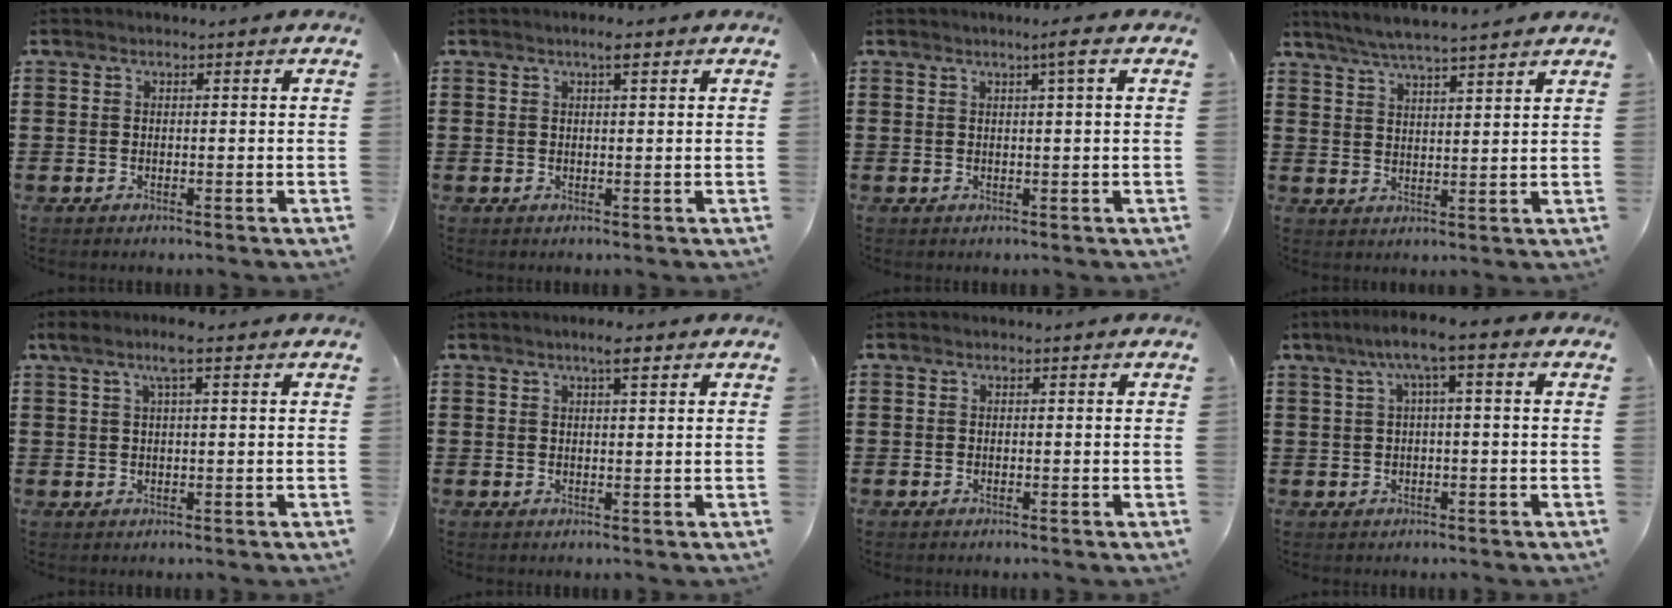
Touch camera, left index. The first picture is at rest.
{"total": 1.6, "force": [0.9, 0.4, 1.3], "torque": [-0.019, 0.000, 0.014]}
{"total": 2.6, "force": [1.1, -0.3, 2.3], "torque": [-0.037, -0.006, 0.015]}
{"total": 4.7, "force": [4.3, -0.3, 1.8], "torque": [-0.048, -0.018, 0.075]}
{"total": 3.8, "force": [1.8, 0.4, 3.4], "torque": [-0.070, 0.004, 0.030]}
{"total": 3.0, "force": [2.0, 0.6, 2.2], "torque": [-0.030, 0.000, 0.030]}
{"total": 0.0}
{"total": 4.8, "force": [0.7, 0.5, 4.7], "torque": [-0.092, 0.007, 0.007]}